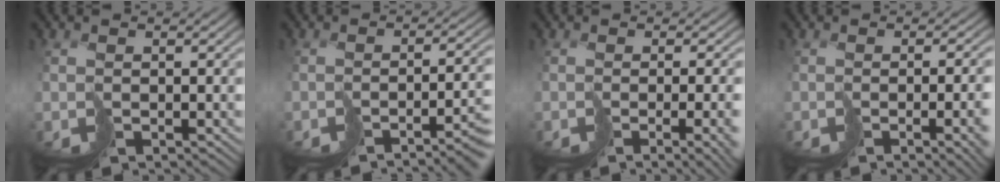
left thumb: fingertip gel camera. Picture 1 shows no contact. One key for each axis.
{"total": 5.9, "fx": -4.4, "fy": 0.5, "fz": 4.0, "tx": -0.039, "ty": -0.008, "tz": -0.061}
{"total": 6.2, "fx": -2.1, "fy": 1.9, "fz": 5.6, "tx": -0.064, "ty": -0.024, "tz": -0.002}
{"total": 6.2, "fx": -2.2, "fy": 1.7, "fz": 5.6, "tx": -0.062, "ty": -0.025, "tz": -0.012}